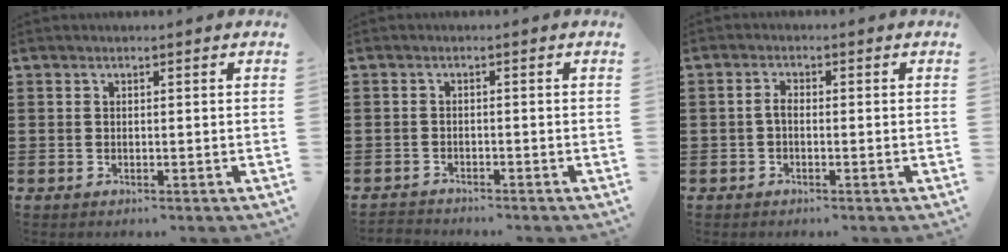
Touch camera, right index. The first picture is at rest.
{"total": 1.4, "force": [-1.4, 0.3, -0.1], "torque": [-0.004, 0.002, -0.031]}
{"total": 1.6, "force": [-0.6, 0.7, 1.4], "torque": [-0.035, -0.001, -0.014]}